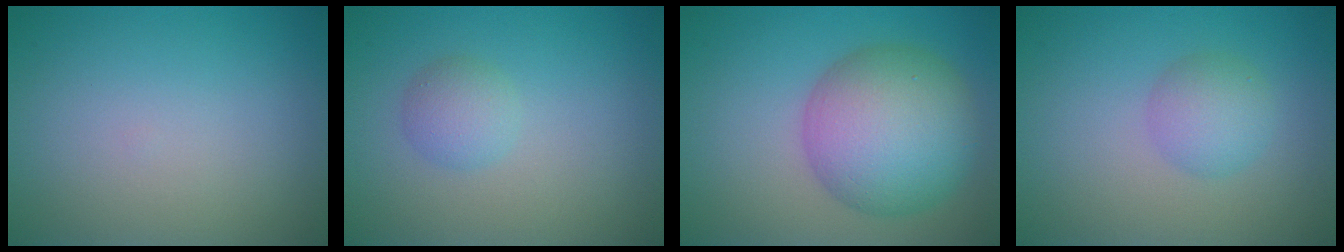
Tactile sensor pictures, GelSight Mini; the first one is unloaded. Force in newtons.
{"total": 1.9, "press": 1.9, "slide": 0.0}
{"total": 9.2, "press": 9.2, "slide": 0.2}
{"total": 2.7, "press": 2.7, "slide": 0.1}